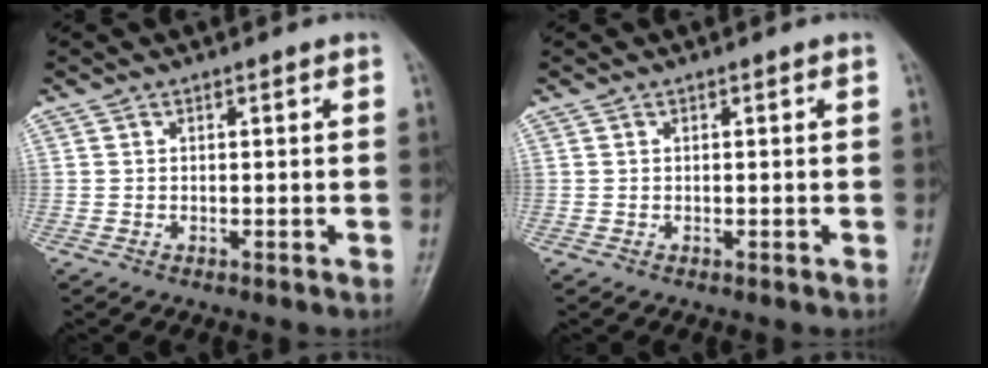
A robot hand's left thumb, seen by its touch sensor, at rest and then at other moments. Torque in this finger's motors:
{"motor_torque": [0.00, 0.00, 0.00, 0.00, 0.00]}